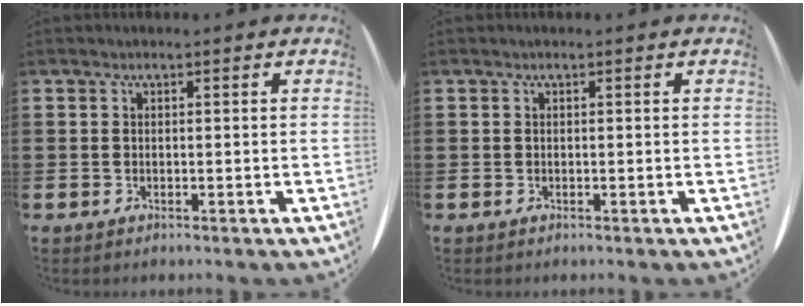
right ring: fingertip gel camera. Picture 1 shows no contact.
{"total": 0.0}